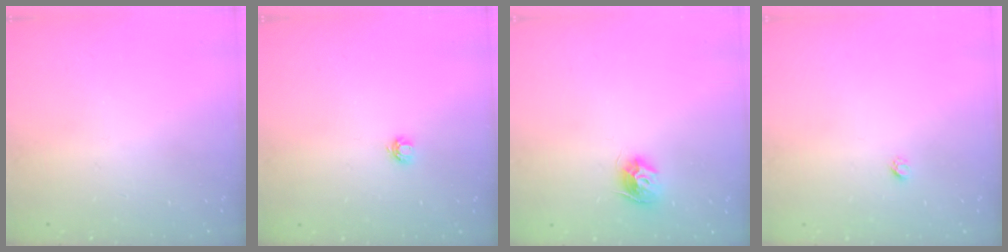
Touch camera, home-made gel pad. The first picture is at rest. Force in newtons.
{"total": 3.7, "press": 3.7, "slide": 0.5}
{"total": 8.8, "press": 8.8, "slide": 0.4}
{"total": 1.9, "press": 1.9, "slide": 0.1}